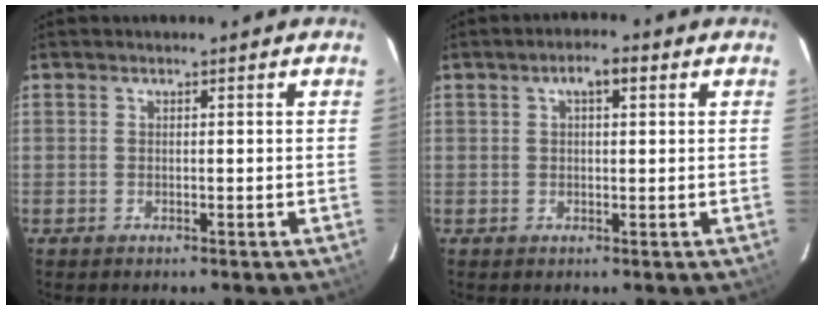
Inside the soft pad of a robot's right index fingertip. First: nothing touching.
{"total": 3.4, "force": [1.3, 1.3, 2.9], "torque": [-0.048, 0.014, 0.021]}